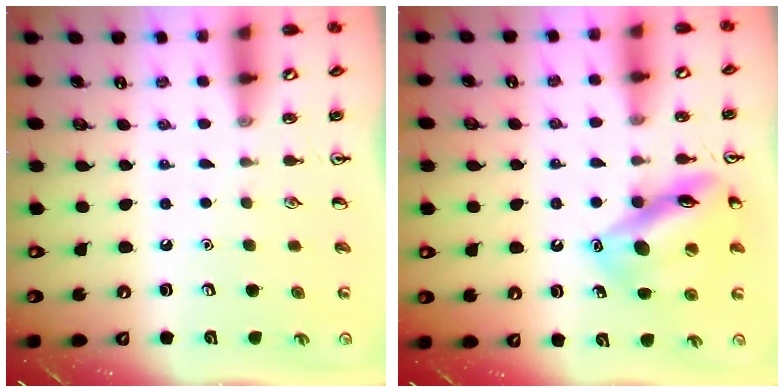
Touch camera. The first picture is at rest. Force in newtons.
{"total": 14.4, "press": 14.3, "slide": 1.6}